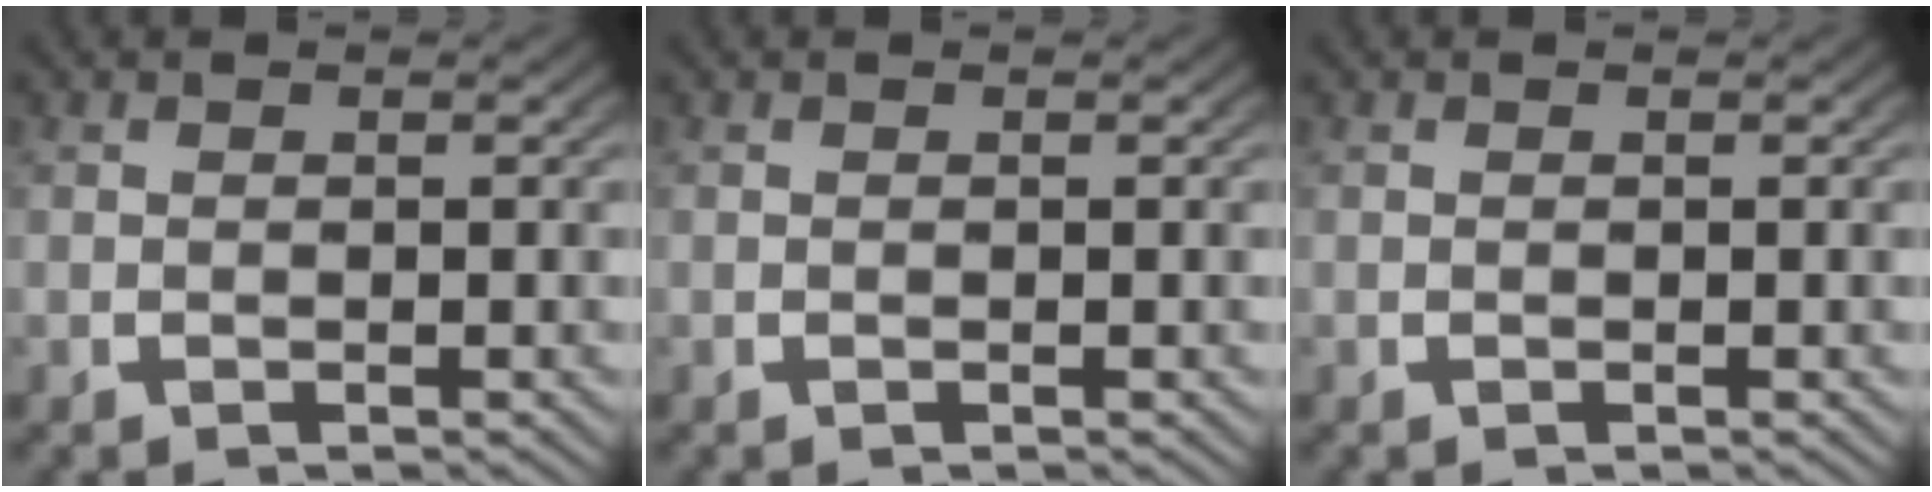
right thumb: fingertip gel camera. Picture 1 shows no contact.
{"total": 0.0}
{"total": 0.0}